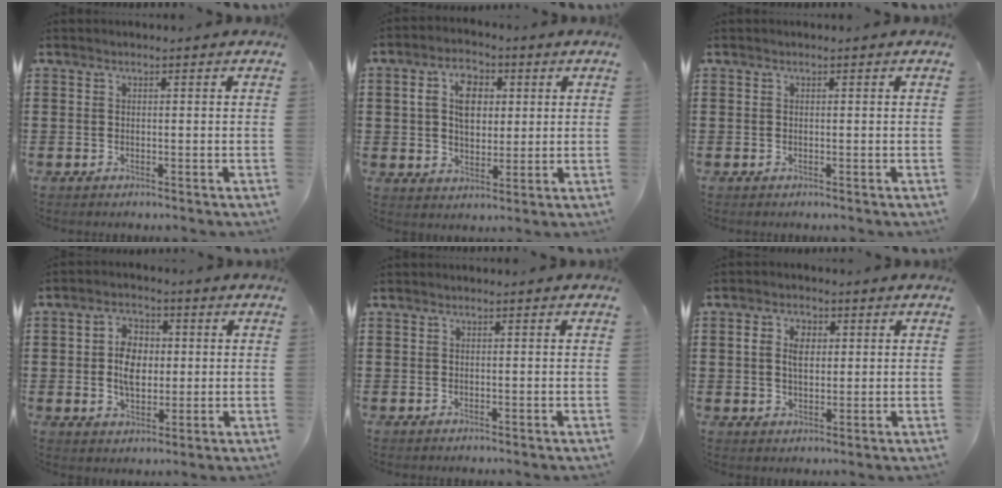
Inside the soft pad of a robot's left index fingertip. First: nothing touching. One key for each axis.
{"total": 6.9, "fx": 1.9, "fy": 4.6, "fz": 4.8, "tx": -0.092, "ty": 0.013, "tz": 0.028}
{"total": 0.0}
{"total": 6.0, "fx": 0.2, "fy": 3.8, "fz": 4.6, "tx": -0.093, "ty": 0.009, "tz": -0.001}
{"total": 0.0}
{"total": 4.0, "fx": 0.9, "fy": 2.6, "fz": 2.8, "tx": -0.055, "ty": 0.010, "tz": 0.012}